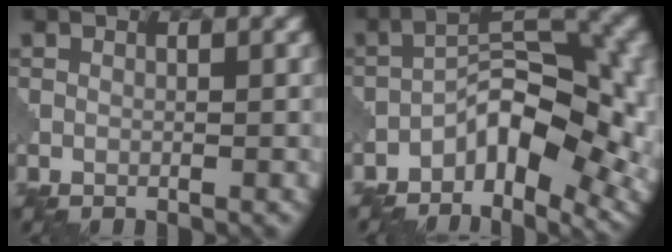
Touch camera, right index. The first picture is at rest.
{"total": 10.7, "force": [-4.4, 4.8, 8.5], "torque": [-0.118, 0.015, -0.081]}